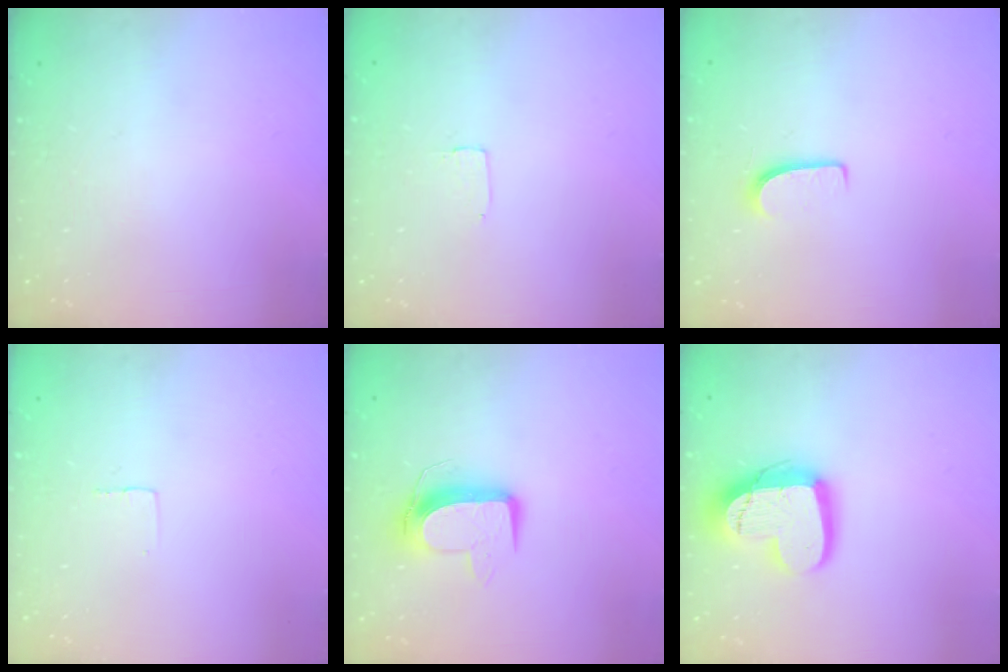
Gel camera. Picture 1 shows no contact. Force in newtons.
{"total": 1.7, "press": 1.7, "slide": 0.1}
{"total": 5.9, "press": 5.9, "slide": 0.4}
{"total": 2.4, "press": 2.4, "slide": 0.1}
{"total": 10.5, "press": 10.5, "slide": 0.3}
{"total": 16.4, "press": 16.3, "slide": 1.4}